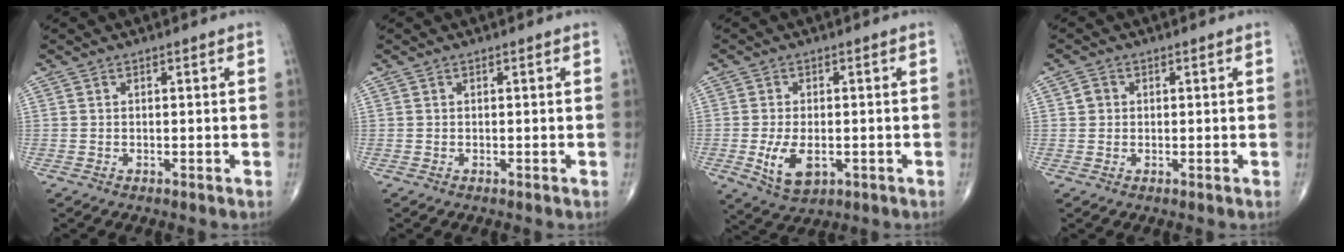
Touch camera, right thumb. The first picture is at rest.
{"total": 0.0}
{"total": 7.2, "force": [-1.7, 4.0, 5.7], "torque": [-0.103, -0.008, -0.020]}
{"total": 1.7, "force": [0.3, 1.6, 0.6], "torque": [-0.005, 0.001, 0.003]}